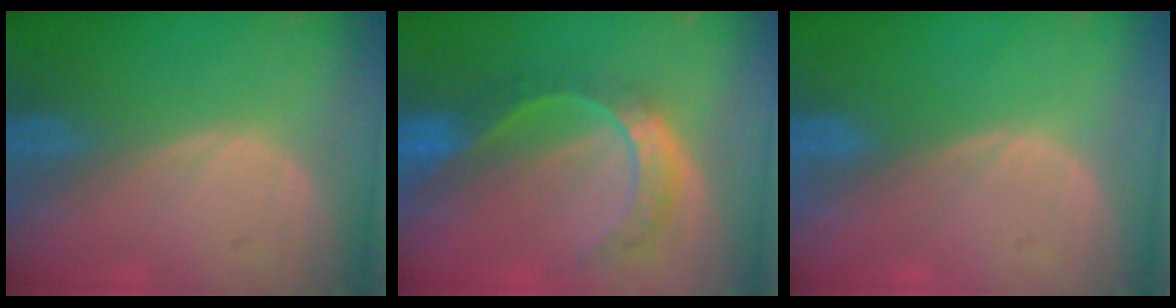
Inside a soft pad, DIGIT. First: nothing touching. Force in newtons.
{"total": 7.8, "press": 6.6, "slide": 4.3}
{"total": 0.0}